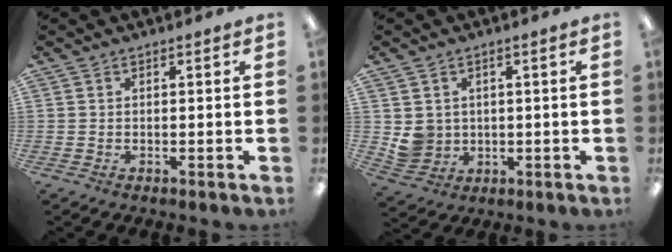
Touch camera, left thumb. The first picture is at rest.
{"total": 5.1, "force": [1.5, 4.8, 0.9], "torque": [-0.015, 0.001, 0.034]}